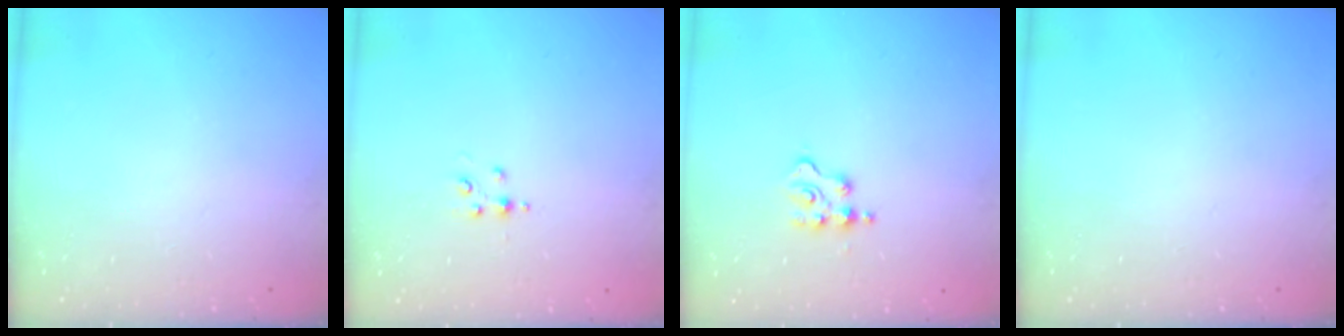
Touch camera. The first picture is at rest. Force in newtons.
{"total": 2.8, "press": 2.8, "slide": 0.4}
{"total": 3.3, "press": 3.2, "slide": 0.5}
{"total": 0.0}